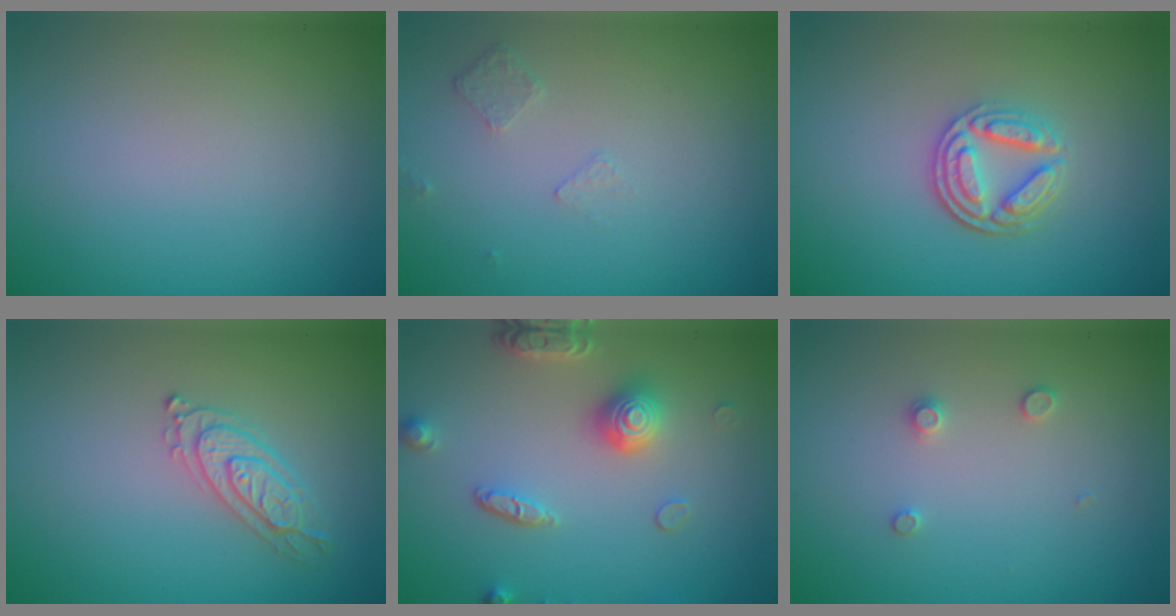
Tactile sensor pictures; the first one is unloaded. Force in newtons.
{"total": 0.8, "press": 0.6, "slide": 0.5}
{"total": 3.9, "press": 3.2, "slide": 2.2}
{"total": 2.4, "press": 2.4, "slide": 0.3}
{"total": 4.1, "press": 3.5, "slide": 2.1}
{"total": 1.0, "press": 1.0, "slide": 0.2}